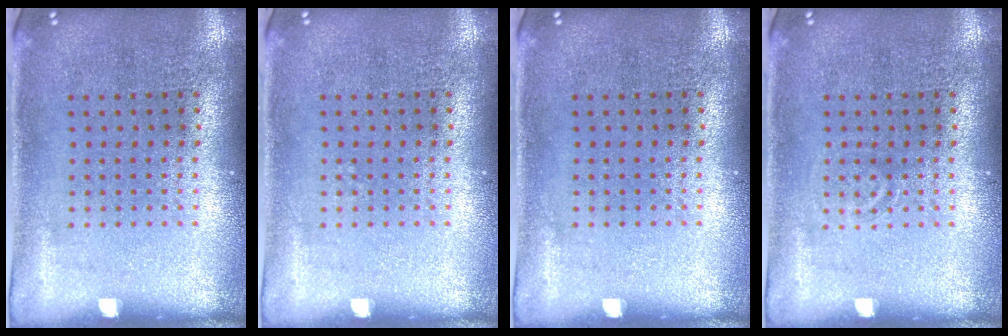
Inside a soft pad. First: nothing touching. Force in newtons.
{"total": 0.0}
{"total": 0.0}
{"total": 0.8, "press": 0.7, "slide": 0.2}